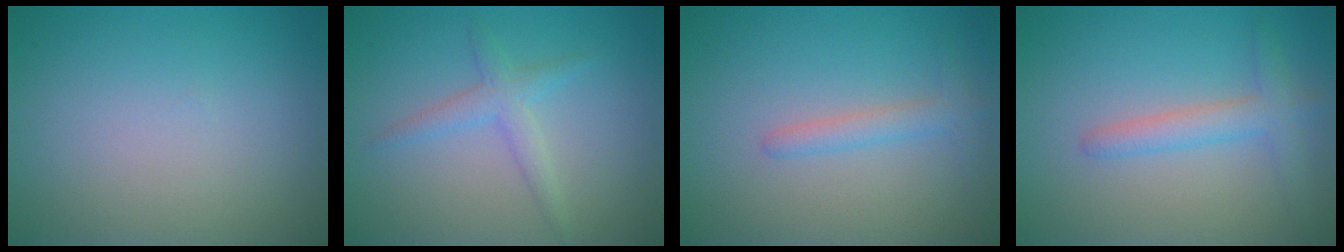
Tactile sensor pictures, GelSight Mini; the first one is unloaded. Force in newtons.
{"total": 2.1, "press": 2.1, "slide": 0.3}
{"total": 1.7, "press": 1.7, "slide": 0.1}
{"total": 2.6, "press": 2.6, "slide": 0.1}